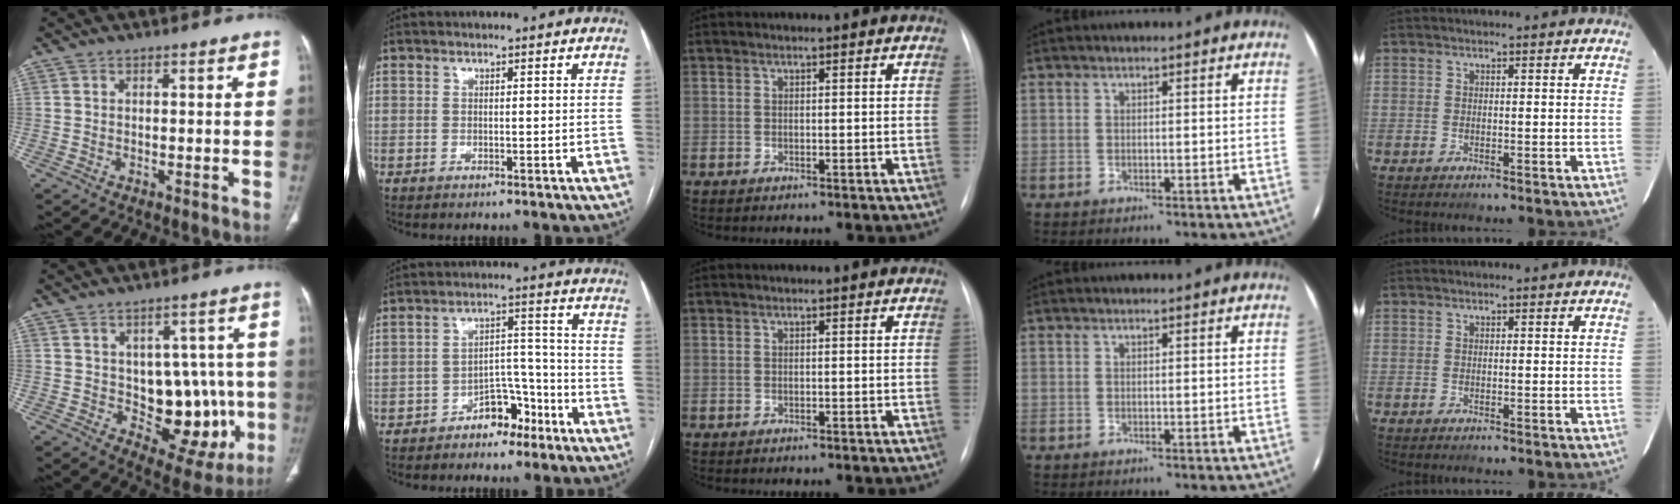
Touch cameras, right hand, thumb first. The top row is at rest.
{"thumb": {"total": 15.6, "force": [-1.7, 9.8, 12.0], "torque": [-0.097, 0.008, 0.005]}, "index": {"total": 6.1, "force": [-4.1, 3.5, 3.0], "torque": [-0.038, 0.027, -0.065]}}